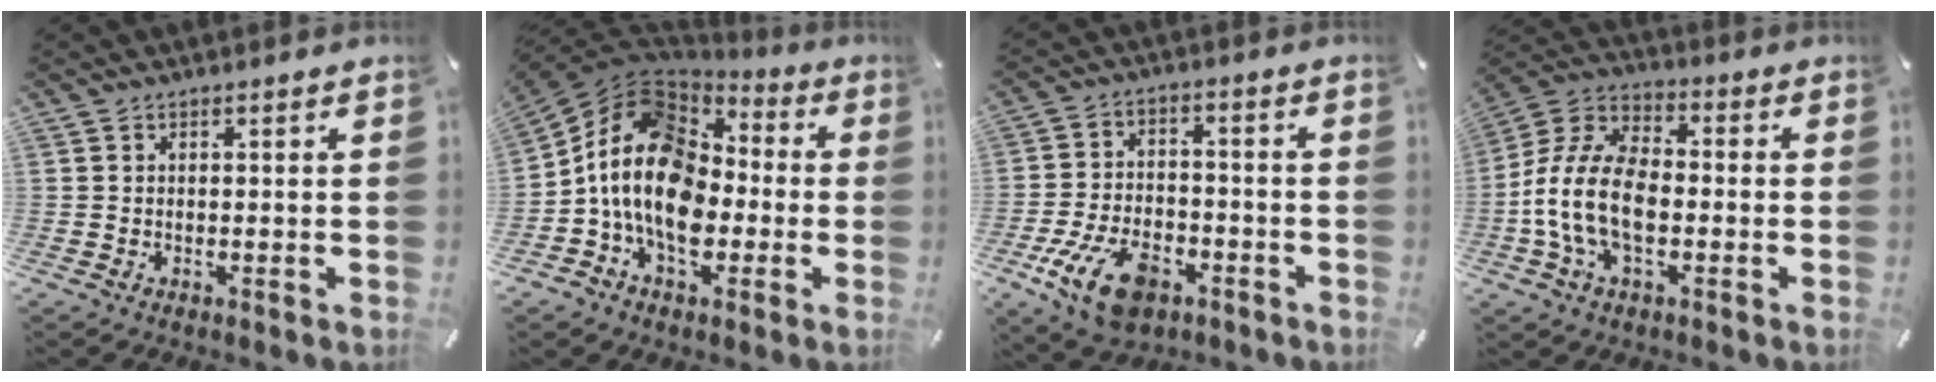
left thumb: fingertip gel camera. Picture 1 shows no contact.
{"total": 16.7, "force": [-3.3, 12.6, 10.4], "torque": [-0.228, 0.014, -0.063]}
{"total": 13.1, "force": [-6.4, 7.8, 8.4], "torque": [-0.159, 0.031, -0.112]}
{"total": 13.3, "force": [-3.7, 8.1, 9.9], "torque": [-0.219, 0.010, -0.069]}